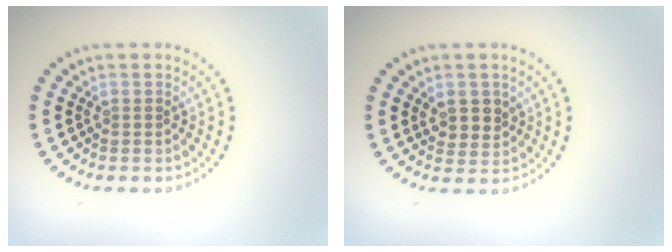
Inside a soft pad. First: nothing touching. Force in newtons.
{"total": 2.3, "press": 2.2, "slide": 0.8}